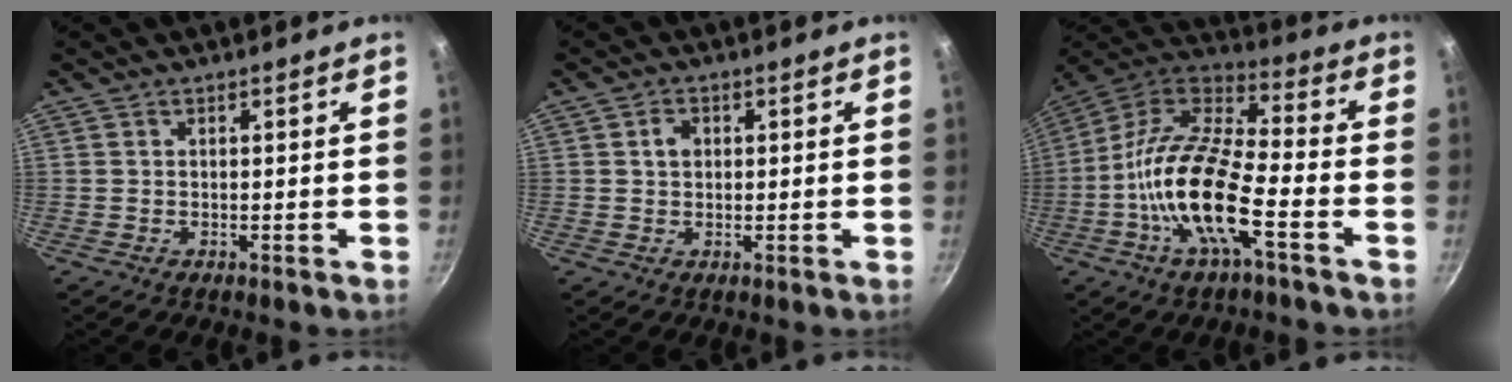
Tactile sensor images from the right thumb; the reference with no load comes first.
{"total": 2.4, "force": [0.6, 1.9, 1.4], "torque": [-0.016, 0.002, 0.010]}
{"total": 18.8, "force": [-5.7, 6.3, 16.8], "torque": [-0.331, 0.041, -0.109]}